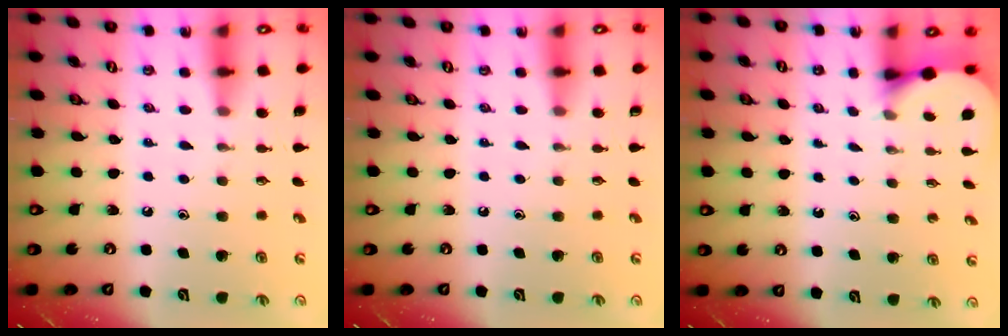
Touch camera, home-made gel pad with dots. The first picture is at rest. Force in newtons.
{"total": 0.0}
{"total": 3.0, "press": 3.0, "slide": 0.2}